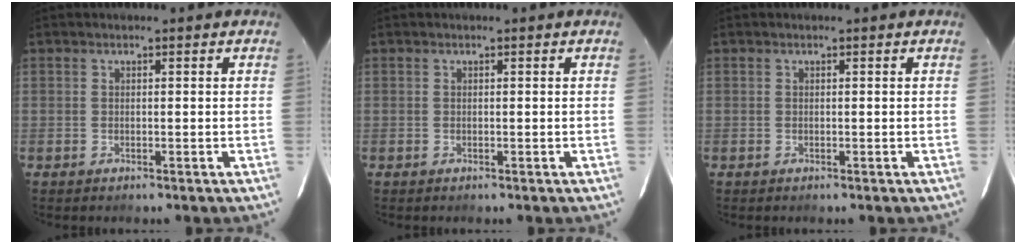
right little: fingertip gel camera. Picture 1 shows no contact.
{"total": 0.0}
{"total": 0.0}